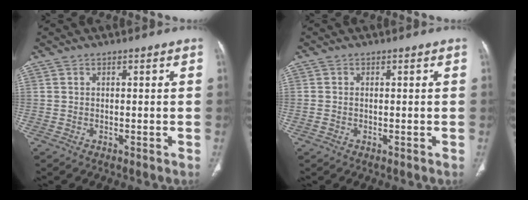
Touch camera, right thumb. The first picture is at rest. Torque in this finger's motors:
{"motor_torque": [-0.23, -0.17, -0.33, 0.18, 0.00]}